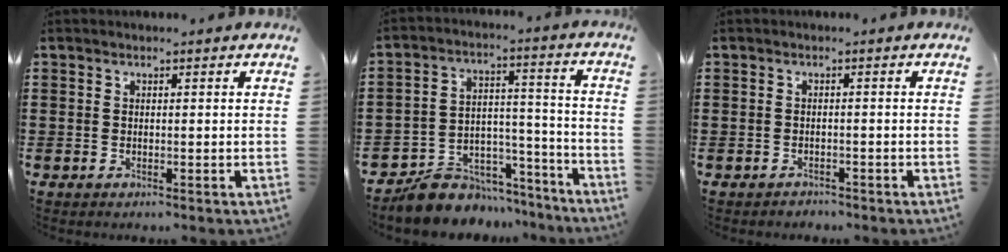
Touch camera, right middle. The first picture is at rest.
{"total": 7.4, "force": [-6.6, 3.2, 0.8], "torque": [-0.024, 0.027, -0.126]}
{"total": 1.0, "force": [-1.0, 0.3, 0.0], "torque": [-0.004, 0.002, -0.022]}